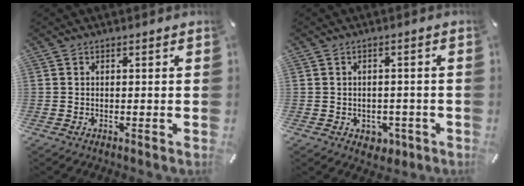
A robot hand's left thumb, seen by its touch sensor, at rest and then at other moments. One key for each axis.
{"total": 3.6, "fx": -1.1, "fy": 3.0, "fz": 1.6, "tx": -0.018, "ty": 0.003, "tz": -0.020}